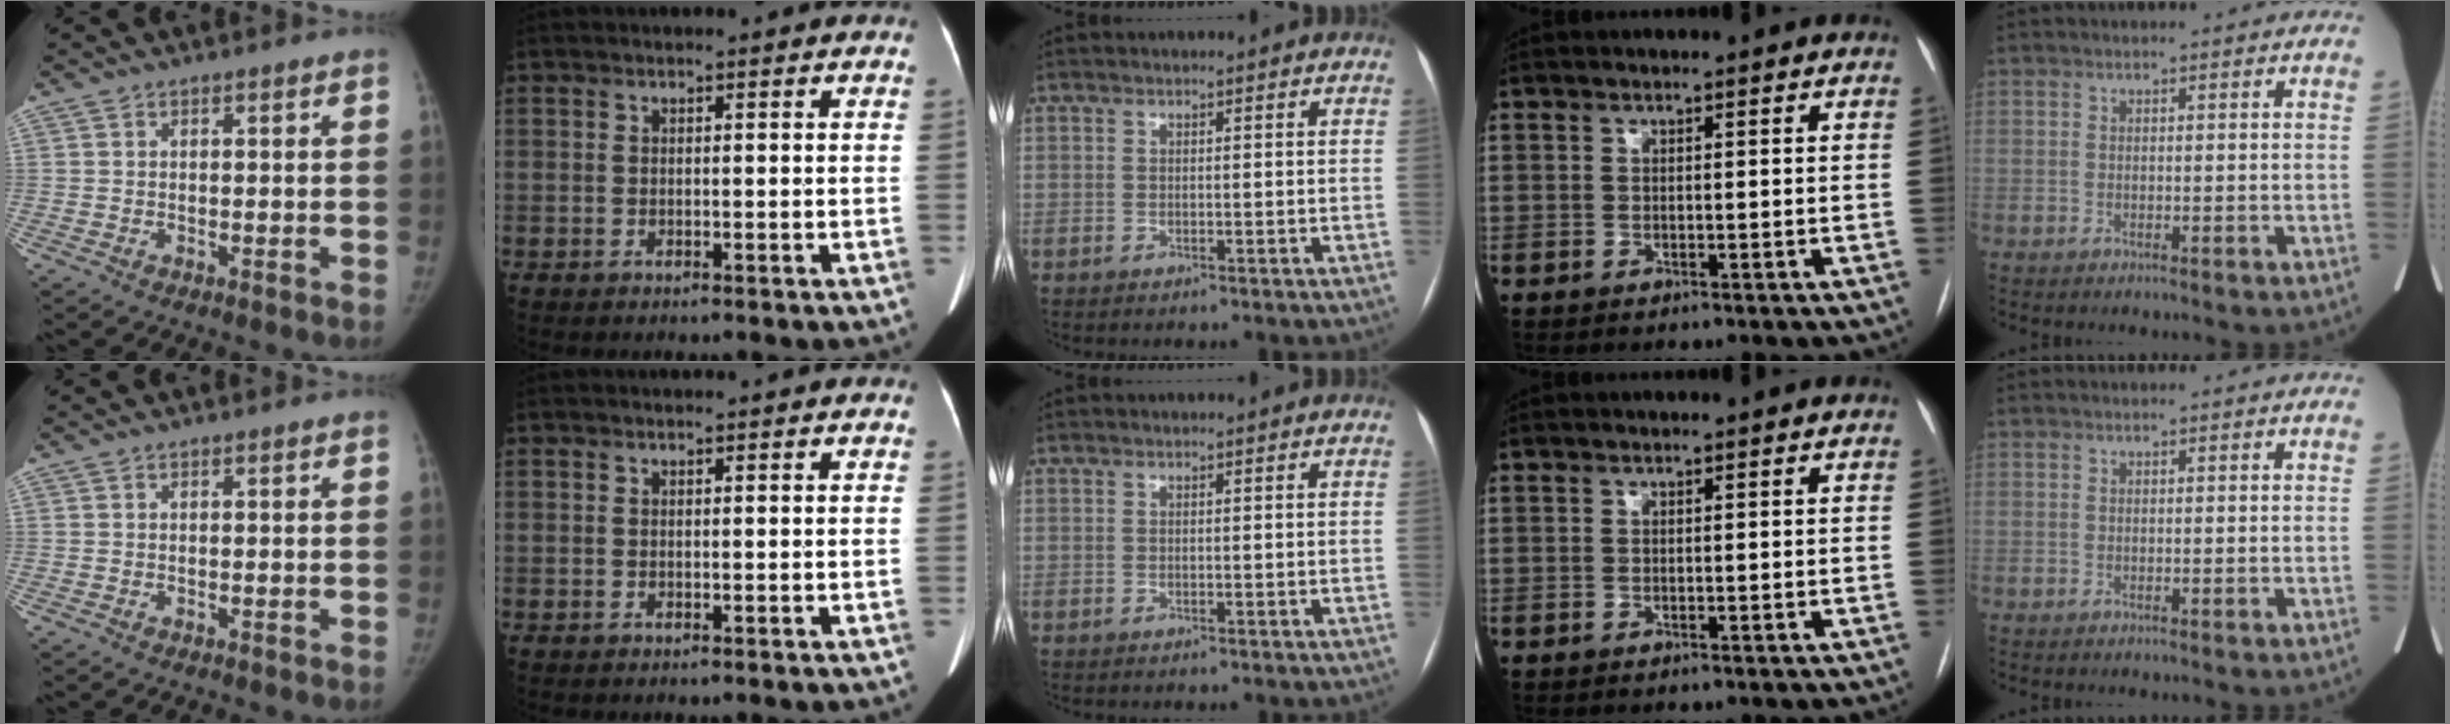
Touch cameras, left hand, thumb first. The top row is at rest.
{}